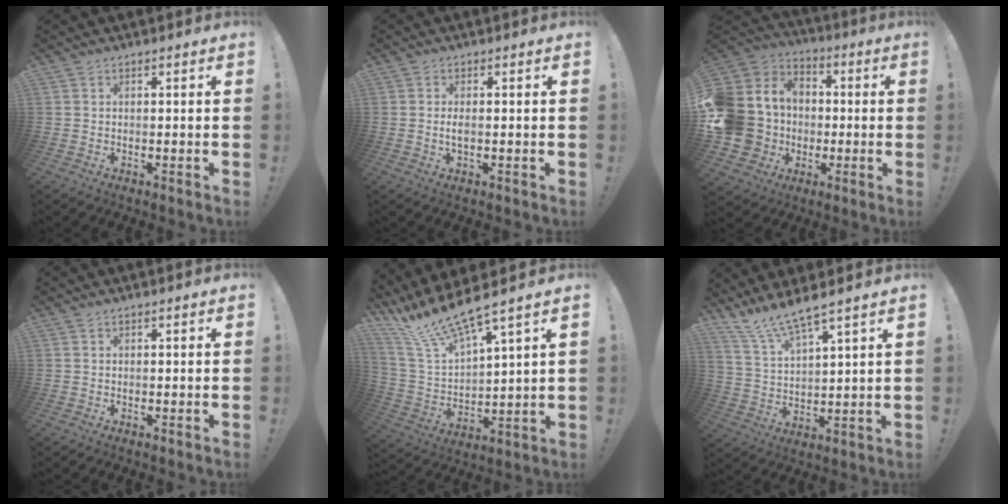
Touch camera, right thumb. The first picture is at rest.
{"total": 2.1, "force": [-0.3, 0.6, 2.0], "torque": [-0.029, -0.002, -0.006]}
{"total": 16.7, "force": [-1.9, 15.2, 6.7], "torque": [-0.142, 0.021, 0.000]}
{"total": 0.0}
{"total": 14.7, "force": [12.7, 1.8, 7.2], "torque": [-0.154, -0.096, 0.224]}
{"total": 9.3, "force": [8.5, -0.3, 3.8], "torque": [-0.088, -0.057, 0.151]}